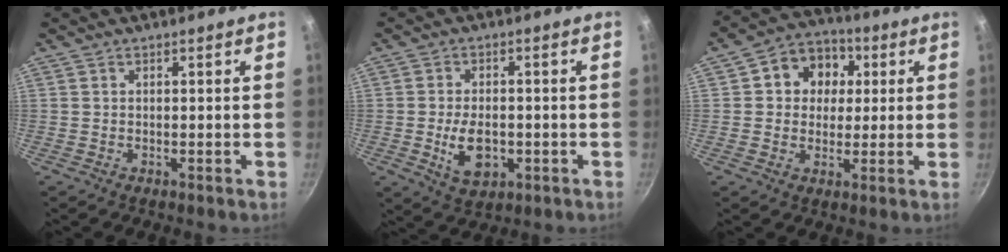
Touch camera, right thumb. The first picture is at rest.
{"total": 7.8, "force": [-1.6, 4.7, 6.0], "torque": [-0.089, 0.002, -0.020]}
{"total": 10.4, "force": [2.4, 8.9, 4.8], "torque": [-0.039, 0.010, 0.023]}